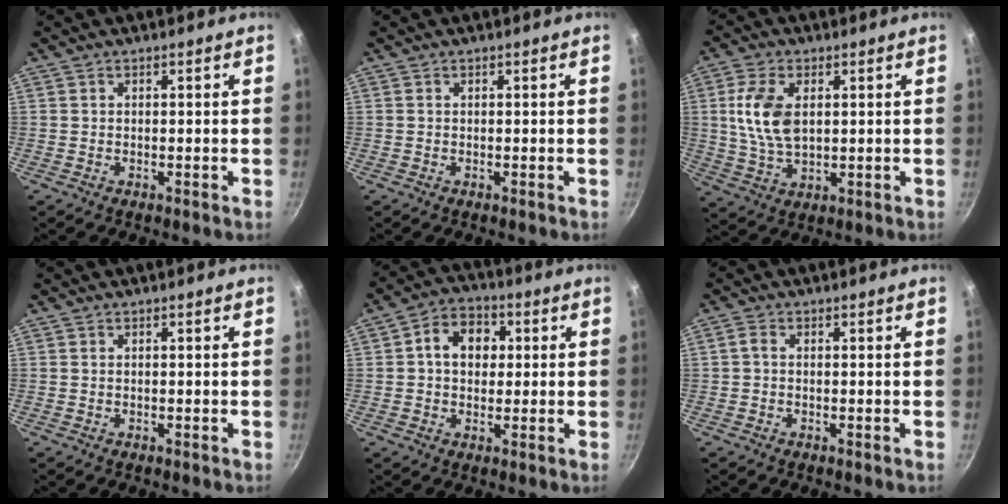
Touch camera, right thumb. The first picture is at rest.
{"total": 0.0}
{"total": 10.2, "force": [2.0, 5.9, 8.1], "torque": [-0.155, -0.008, 0.041]}
{"total": 0.0}
{"total": 8.6, "force": [1.4, 6.7, 5.3], "torque": [-0.055, 0.013, 0.009]}
{"total": 1.4, "force": [0.0, 1.0, 1.0], "torque": [-0.024, 0.006, -0.002]}